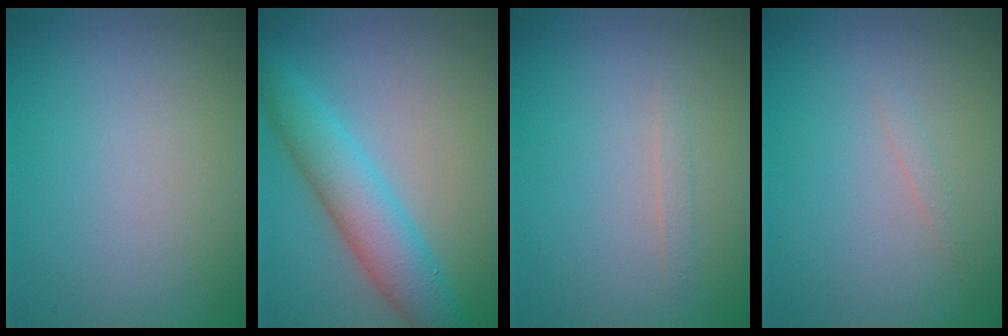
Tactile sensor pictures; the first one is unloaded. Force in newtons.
{"total": 5.6, "press": 5.6, "slide": 0.2}
{"total": 0.7, "press": 0.7, "slide": 0.1}
{"total": 0.5, "press": 0.5, "slide": 0.1}